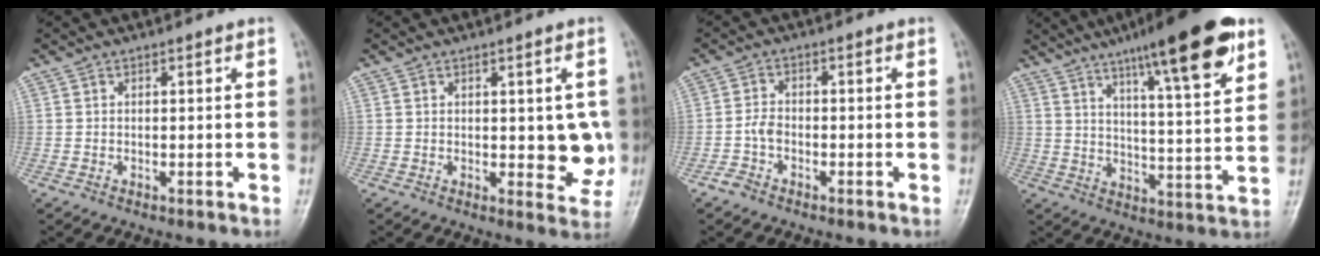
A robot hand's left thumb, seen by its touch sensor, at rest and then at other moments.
{"total": 7.5, "force": [0.0, 3.5, 6.6], "torque": [-0.044, -0.010, 0.005]}
{"total": 3.2, "force": [-1.9, 2.0, 1.5], "torque": [-0.035, 0.010, -0.042]}
{"total": 18.8, "force": [11.2, 3.5, 14.7], "torque": [-0.200, -0.042, 0.169]}